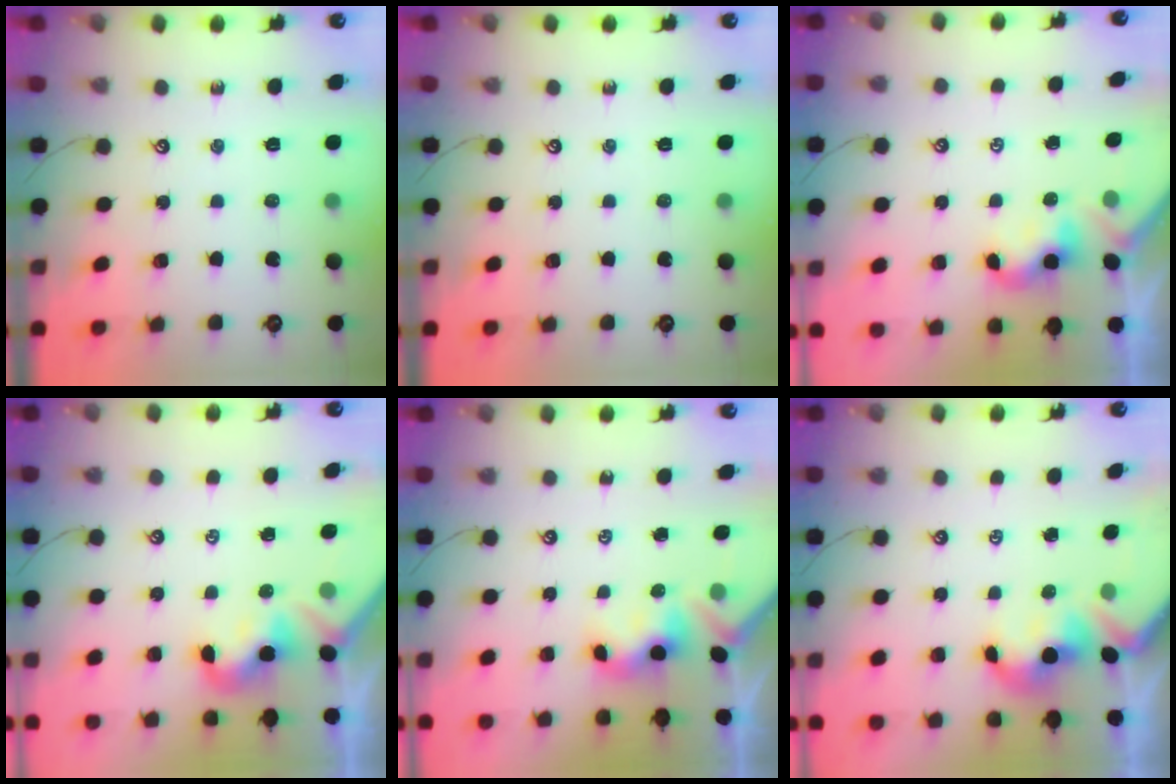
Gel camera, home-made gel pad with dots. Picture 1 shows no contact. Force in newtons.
{"total": 0.0}
{"total": 0.6, "press": 0.3, "slide": 0.5}
{"total": 1.4, "press": 1.2, "slide": 0.7}
{"total": 2.9, "press": 2.9, "slide": 0.6}
{"total": 1.3, "press": 1.3, "slide": 0.0}